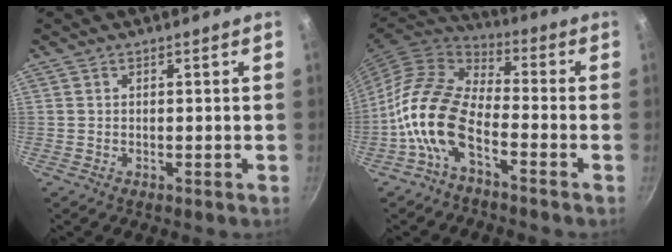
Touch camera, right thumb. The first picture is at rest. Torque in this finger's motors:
{"motor_torque": [0.01, 0.79, 1.96, -0.81, 0.41]}